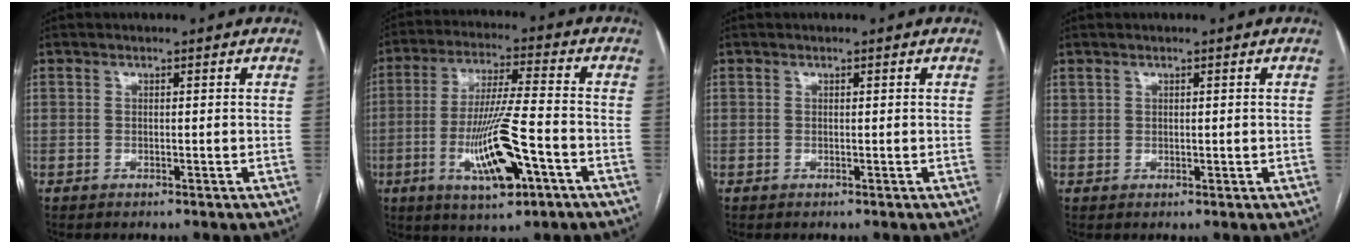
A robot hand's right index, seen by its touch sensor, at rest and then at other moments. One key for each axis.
{"total": 13.2, "fx": -4.7, "fy": 1.9, "fz": 12.2, "tx": -0.235, "ty": -0.011, "tz": -0.078}
{"total": 0.0}
{"total": 1.0, "fx": 0.8, "fy": 0.6, "fz": 0.5, "tx": -0.006, "ty": 0.001, "tz": 0.018}